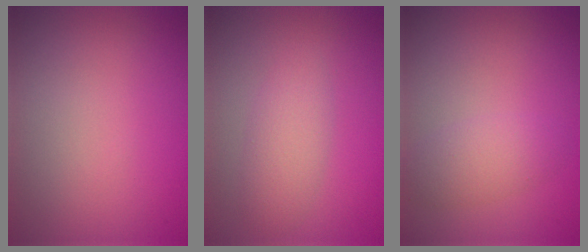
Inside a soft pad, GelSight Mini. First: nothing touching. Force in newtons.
{"total": 2.7, "press": 2.7, "slide": 0.0}
{"total": 2.4, "press": 2.4, "slide": 0.1}